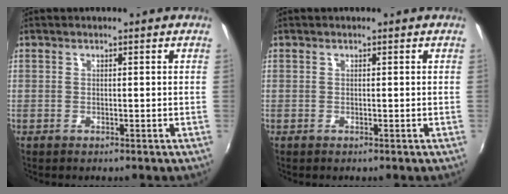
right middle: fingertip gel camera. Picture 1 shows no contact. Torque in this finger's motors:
{"motor_torque": [0.00, 0.00, -0.06, 0.00]}